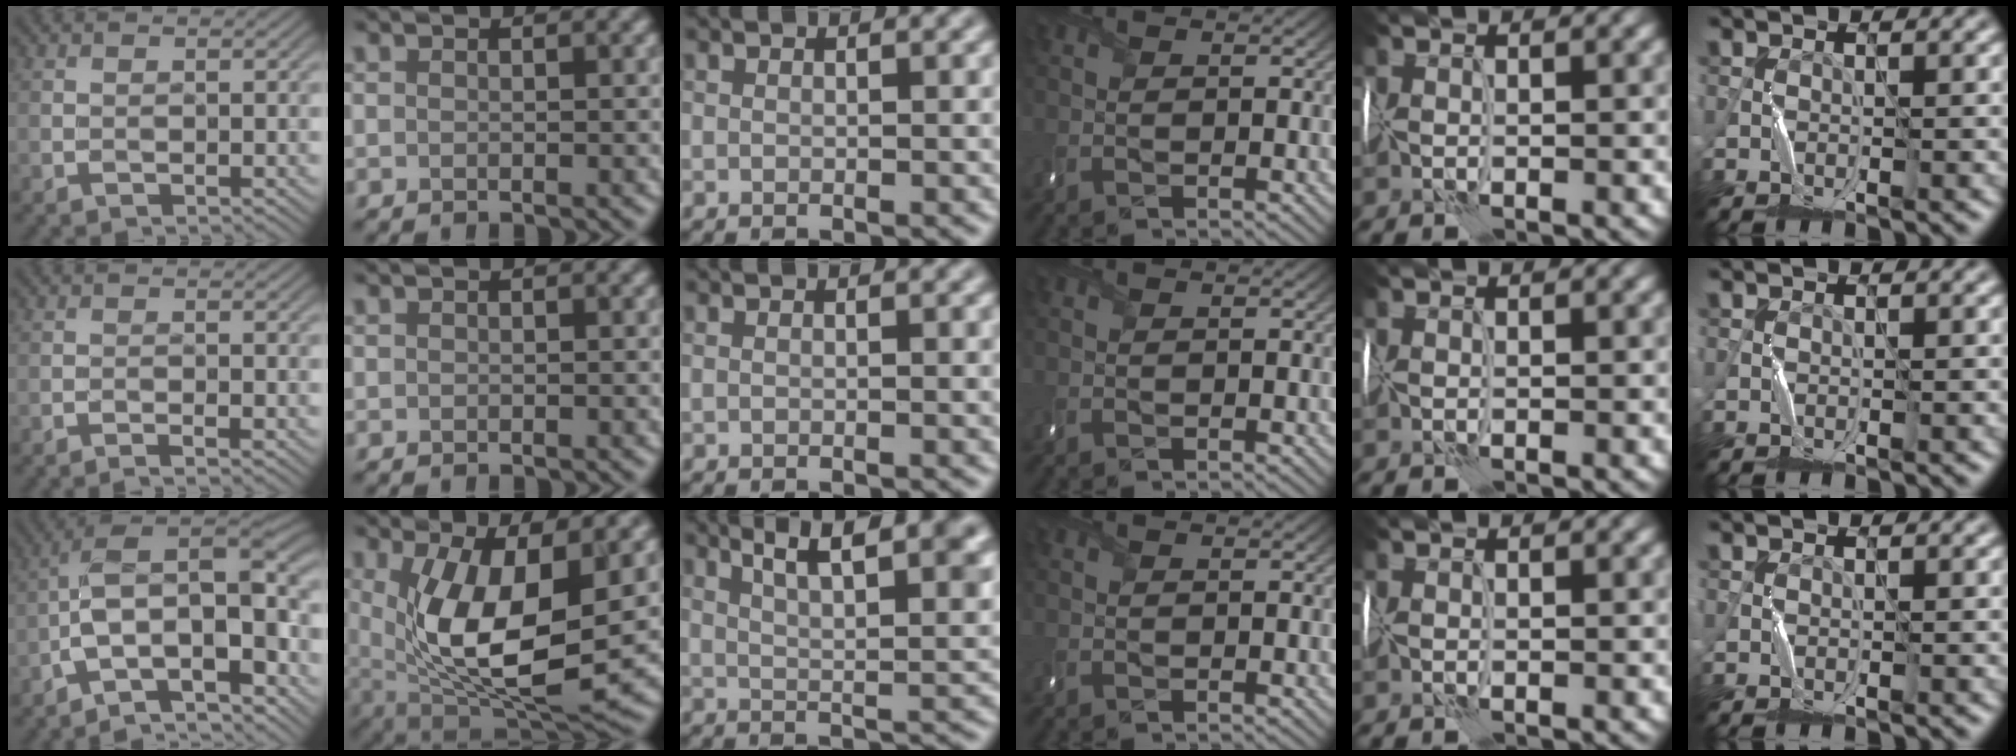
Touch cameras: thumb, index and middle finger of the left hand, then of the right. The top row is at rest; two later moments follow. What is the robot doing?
{"motion": "wrap", "object": "sponge"}